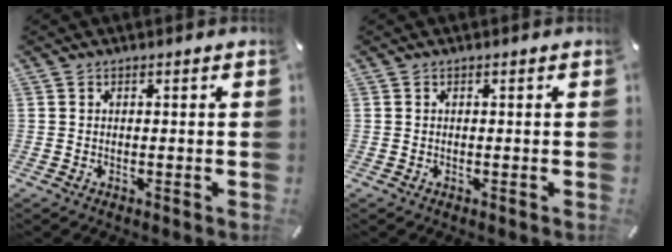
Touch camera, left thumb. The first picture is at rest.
{"total": 0.0}